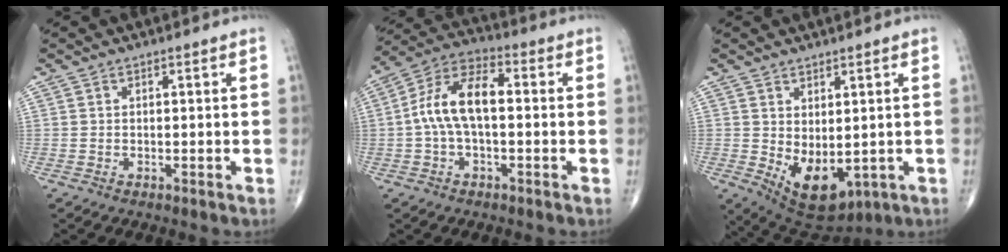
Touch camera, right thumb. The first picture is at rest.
{"total": 11.5, "force": [-0.1, 5.8, 9.9], "torque": [-0.191, 0.040, -0.010]}
{"total": 9.8, "force": [-1.1, 5.3, 8.1], "torque": [-0.113, -0.010, 0.010]}